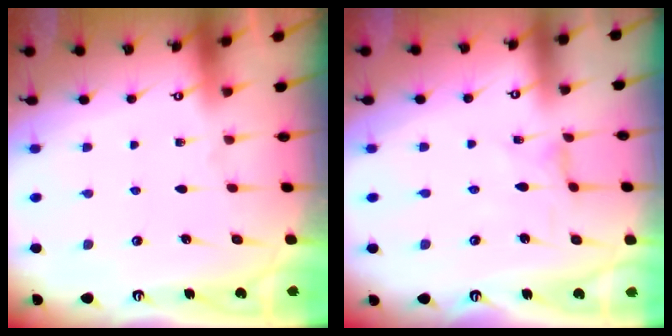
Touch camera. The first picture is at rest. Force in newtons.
{"total": 0.0}